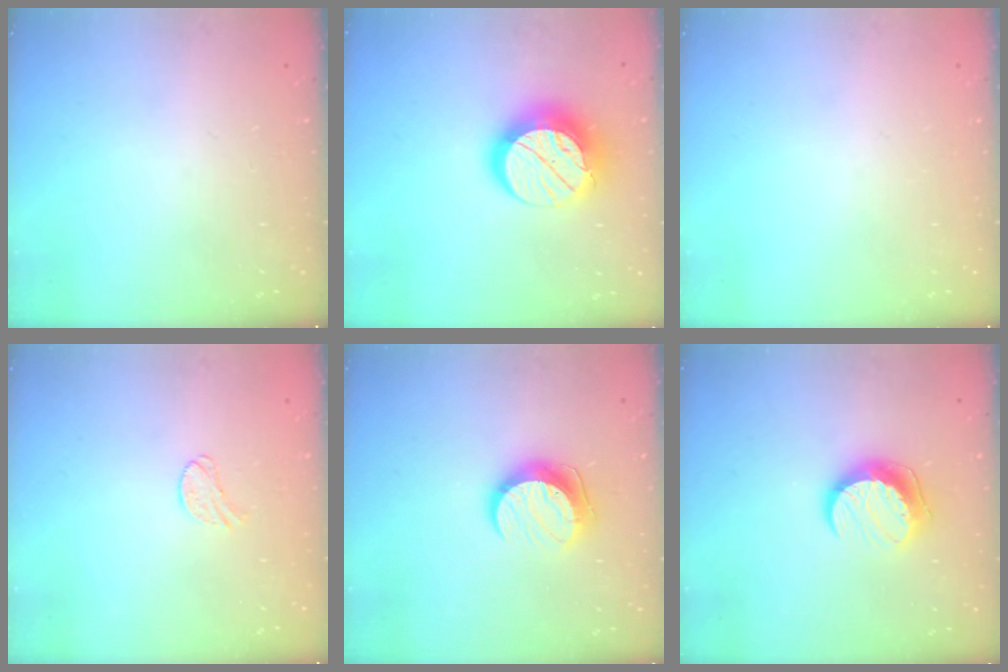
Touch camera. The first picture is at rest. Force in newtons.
{"total": 14.5, "press": 14.4, "slide": 1.0}
{"total": 0.0}
{"total": 5.3, "press": 5.3, "slide": 0.5}
{"total": 10.1, "press": 10.1, "slide": 0.4}
{"total": 9.9, "press": 9.9, "slide": 0.0}